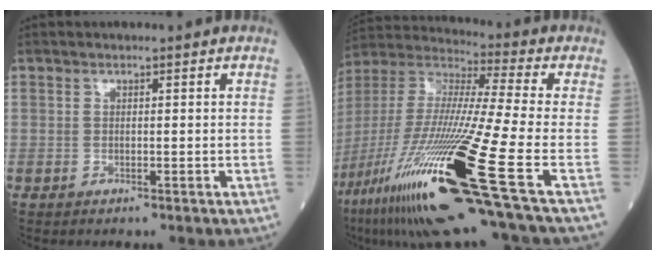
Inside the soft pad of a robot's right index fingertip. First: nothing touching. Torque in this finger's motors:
{"motor_torque": [1.79, -0.35, 1.05, 0.21]}